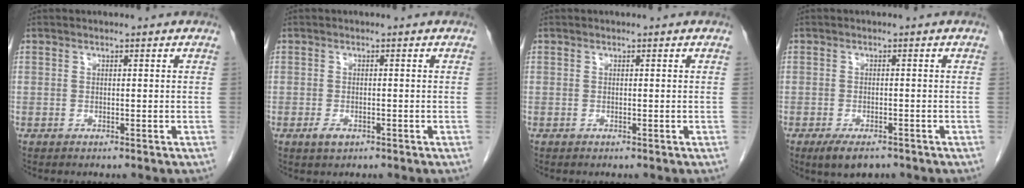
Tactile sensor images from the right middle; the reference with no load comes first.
{"total": 1.8, "force": [-1.0, 0.8, 1.2], "torque": [-0.026, -0.001, -0.014]}
{"total": 0.0}
{"total": 4.4, "force": [-3.1, 1.6, 2.6], "torque": [-0.049, -0.007, -0.046]}